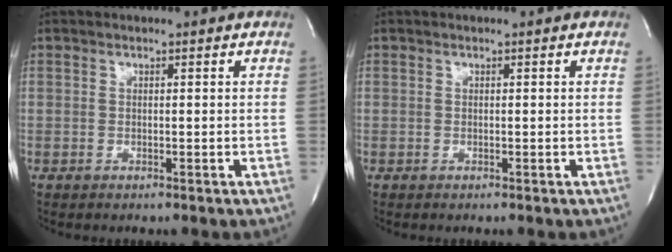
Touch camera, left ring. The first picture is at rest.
{"total": 0.0}